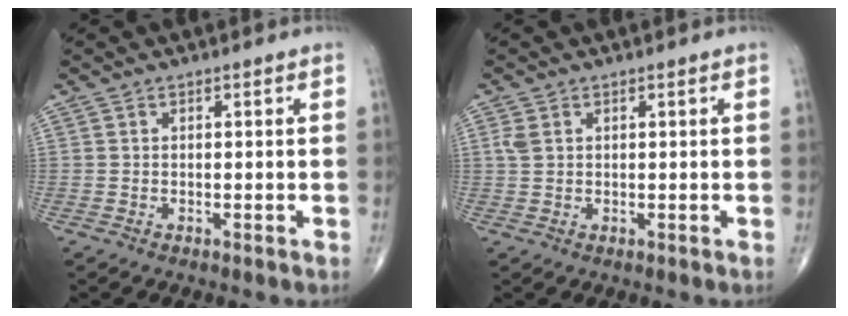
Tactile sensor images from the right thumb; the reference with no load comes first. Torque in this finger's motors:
{"motor_torque": [-0.05, 0.02, 0.19, 0.10, 0.01]}